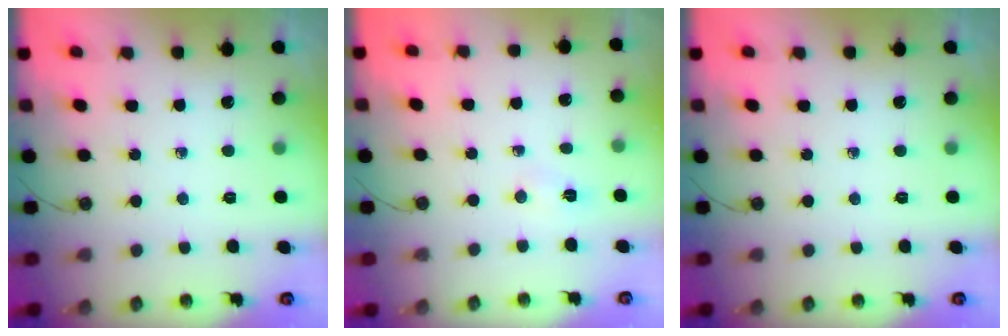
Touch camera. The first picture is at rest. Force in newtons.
{"total": 2.9, "press": 1.4, "slide": 2.6}
{"total": 0.0}